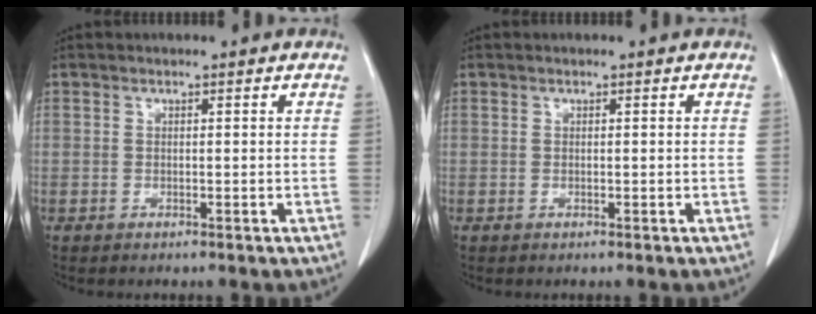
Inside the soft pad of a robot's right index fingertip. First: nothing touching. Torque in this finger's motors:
{"motor_torque": [0.00, 0.00, 0.00, 0.00]}